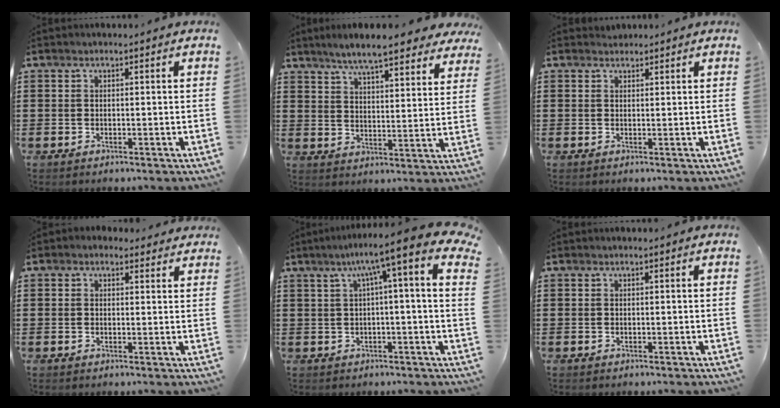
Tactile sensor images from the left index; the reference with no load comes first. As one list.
[{"total": 7.3, "force": [6.5, 0.5, 3.2], "torque": [-0.078, -0.024, 0.113]}, {"total": 1.1, "force": [1.0, 0.3, -0.1], "torque": [-0.001, 0.001, 0.021]}, {"total": 1.6, "force": [1.2, 1.0, 0.3], "torque": [-0.003, 0.004, 0.021]}, {"total": 7.3, "force": [2.4, -0.4, 6.9], "torque": [-0.130, -0.021, 0.030]}, {"total": 0.0}]